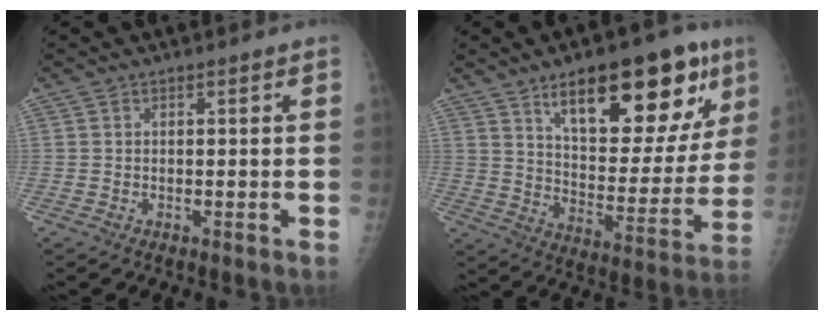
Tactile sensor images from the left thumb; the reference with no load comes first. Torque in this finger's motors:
{"motor_torque": [0.39, 0.68, 0.46, -0.25, 0.21]}